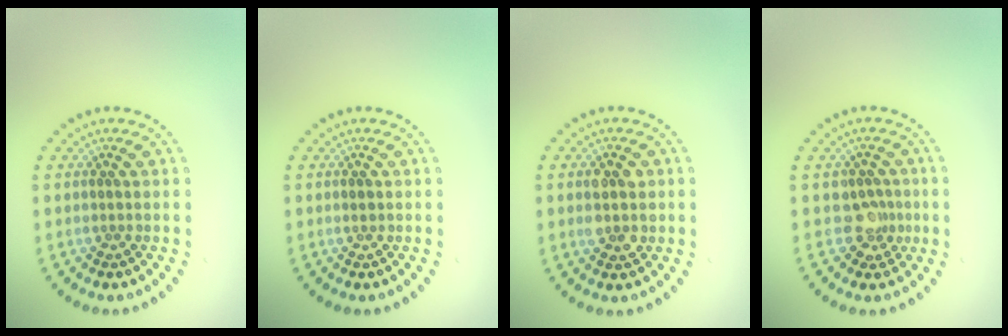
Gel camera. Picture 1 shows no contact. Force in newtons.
{"total": 0.7, "press": 0.7, "slide": 0.1}
{"total": 2.8, "press": 2.8, "slide": 0.2}
{"total": 2.1, "press": 1.6, "slide": 1.4}